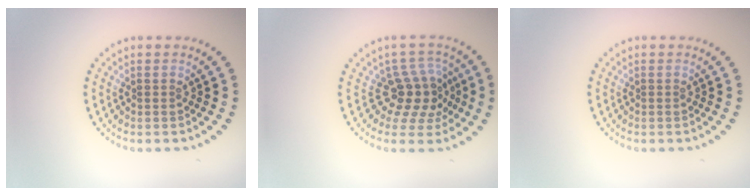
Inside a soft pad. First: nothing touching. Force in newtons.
{"total": 3.8, "press": 3.1, "slide": 2.2}
{"total": 0.0}